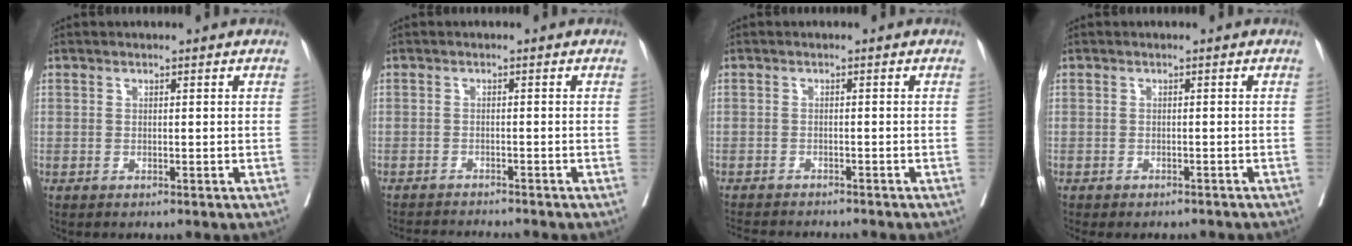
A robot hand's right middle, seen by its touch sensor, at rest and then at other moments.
{"total": 5.9, "force": [-5.7, -0.3, 1.5], "torque": [-0.012, -0.011, -0.088]}
{"total": 8.4, "force": [-7.9, 0.9, 2.8], "torque": [-0.036, -0.010, -0.110]}
{"total": 4.7, "force": [-4.2, 1.6, 1.4], "torque": [-0.009, 0.001, -0.051]}